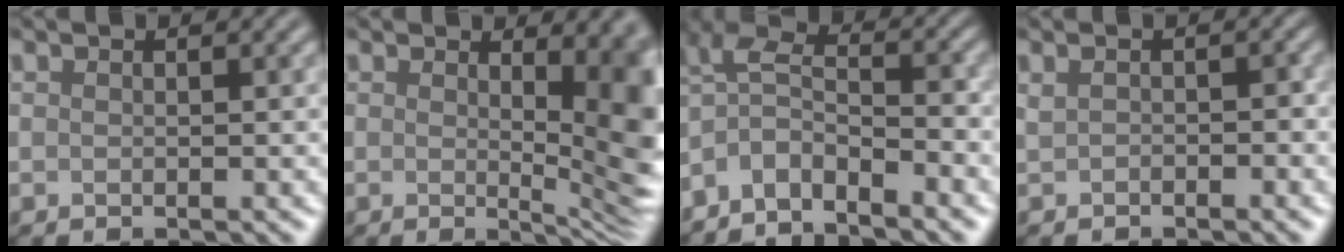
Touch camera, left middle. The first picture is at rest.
{"total": 10.1, "force": [1.1, 3.8, 9.2], "torque": [-0.081, 0.006, 0.024]}
{"total": 5.2, "force": [-4.6, 1.2, 2.0], "torque": [-0.051, 0.003, -0.077]}
{"total": 0.8, "force": [-0.7, -0.3, 0.0], "torque": [-0.020, -0.003, 0.006]}